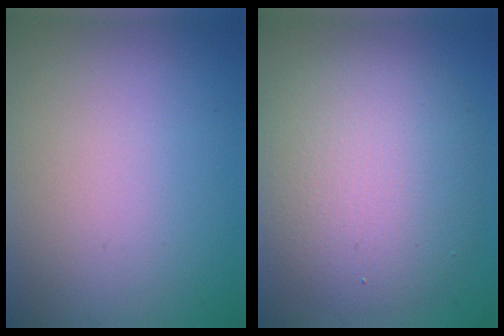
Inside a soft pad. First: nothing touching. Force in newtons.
{"total": 8.3, "press": 8.2, "slide": 0.5}